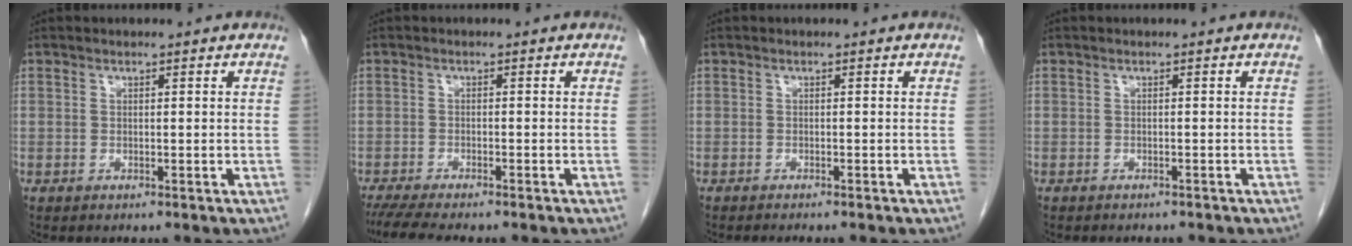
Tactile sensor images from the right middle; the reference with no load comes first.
{"total": 7.5, "force": [-6.3, 0.7, 4.0], "torque": [-0.058, -0.015, -0.099]}
{"total": 3.3, "force": [-2.9, 0.3, 1.5], "torque": [-0.017, -0.004, -0.036]}
{"total": 2.7, "force": [-2.5, 0.8, 0.7], "torque": [-0.011, -0.003, -0.028]}